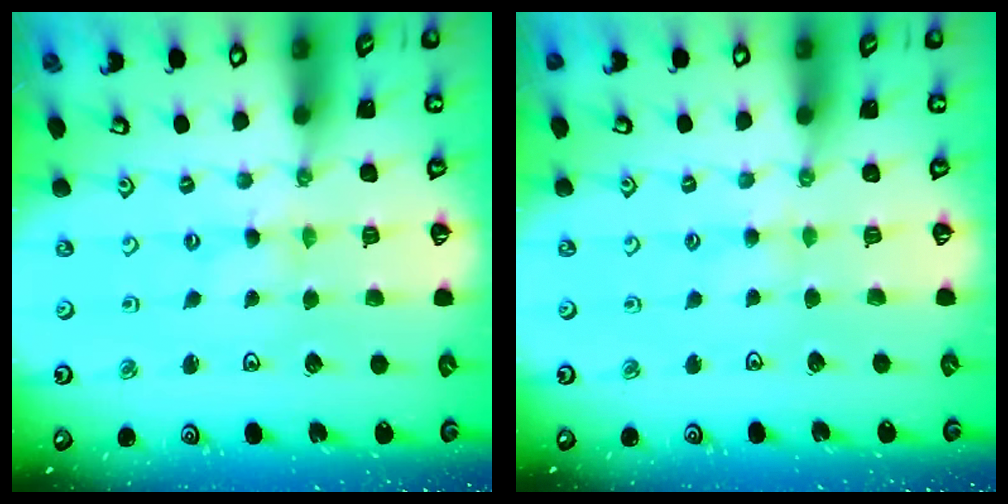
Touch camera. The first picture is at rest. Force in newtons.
{"total": 2.3, "press": 2.3, "slide": 0.3}